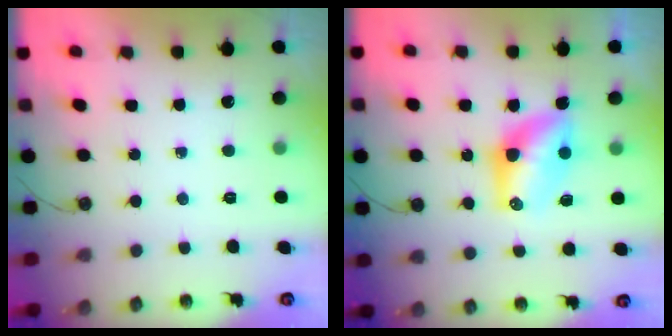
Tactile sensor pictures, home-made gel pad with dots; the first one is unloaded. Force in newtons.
{"total": 9.9, "press": 9.1, "slide": 3.9}